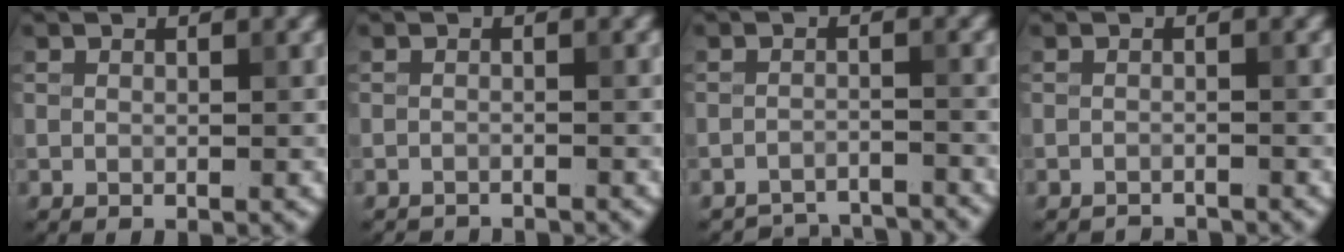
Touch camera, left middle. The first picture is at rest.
{"total": 2.7, "force": [-2.6, 0.2, 0.3], "torque": [0.001, -0.012, -0.040]}
{"total": 5.3, "force": [-5.2, 0.6, 0.5], "torque": [-0.008, -0.005, -0.075]}
{"total": 2.0, "force": [-2.0, 0.1, 0.1], "torque": [0.006, -0.006, -0.032]}